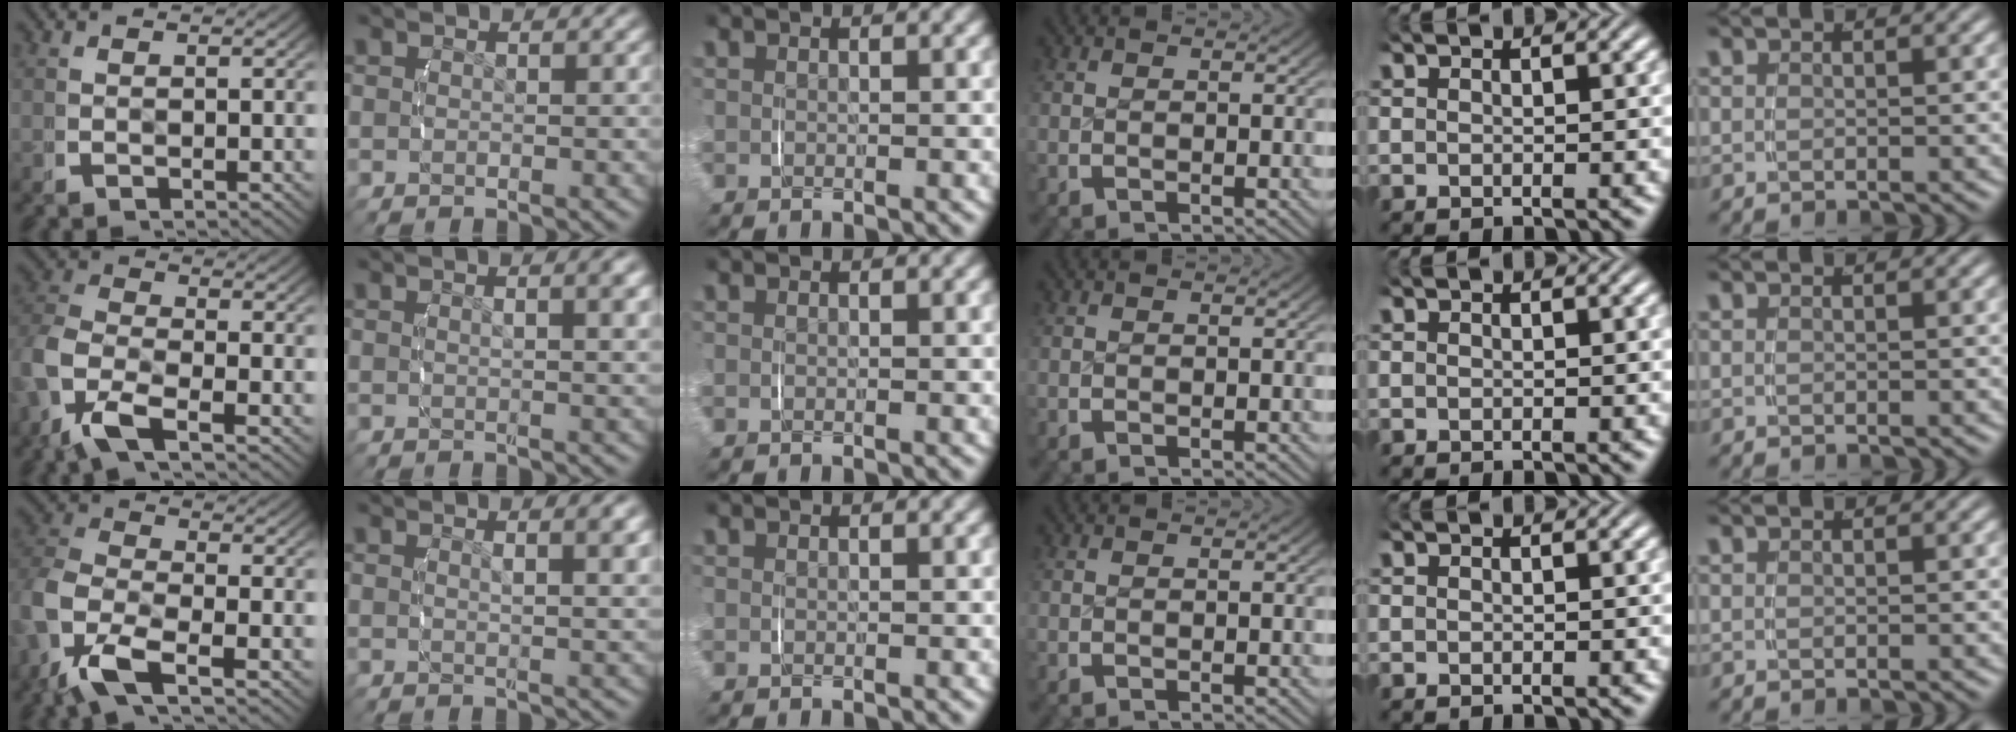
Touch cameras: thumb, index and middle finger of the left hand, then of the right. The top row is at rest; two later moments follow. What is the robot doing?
{"motion": "lift_and_place", "object": "ethernet cable"}